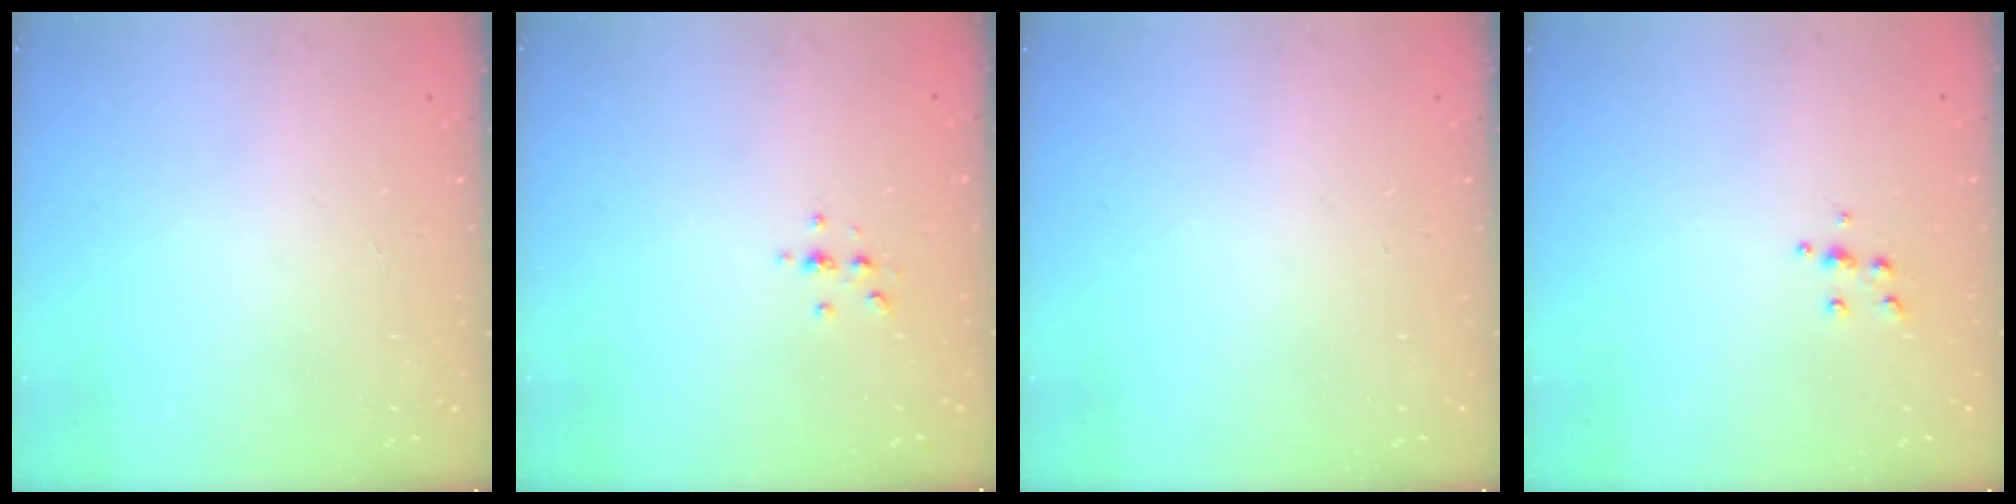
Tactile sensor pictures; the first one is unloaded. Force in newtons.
{"total": 2.4, "press": 2.4, "slide": 0.3}
{"total": 0.0}
{"total": 4.8, "press": 4.7, "slide": 0.6}